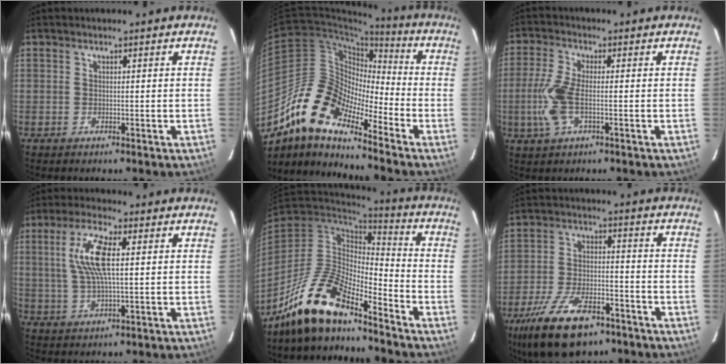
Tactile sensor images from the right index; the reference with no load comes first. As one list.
[{"total": 15.1, "force": [-11.0, 5.4, 8.7], "torque": [-0.141, 0.001, -0.226]}, {"total": 7.6, "force": [-1.6, 2.7, 6.9], "torque": [-0.158, -0.002, -0.033]}, {"total": 9.6, "force": [2.0, 2.7, 9.0], "torque": [-0.182, 0.010, 0.039]}, {"total": 14.9, "force": [-11.8, 4.5, 7.9], "torque": [-0.166, -0.004, -0.224]}, {"total": 17.0, "force": [-11.2, 7.5, 10.4], "torque": [-0.221, -0.022, -0.189]}]